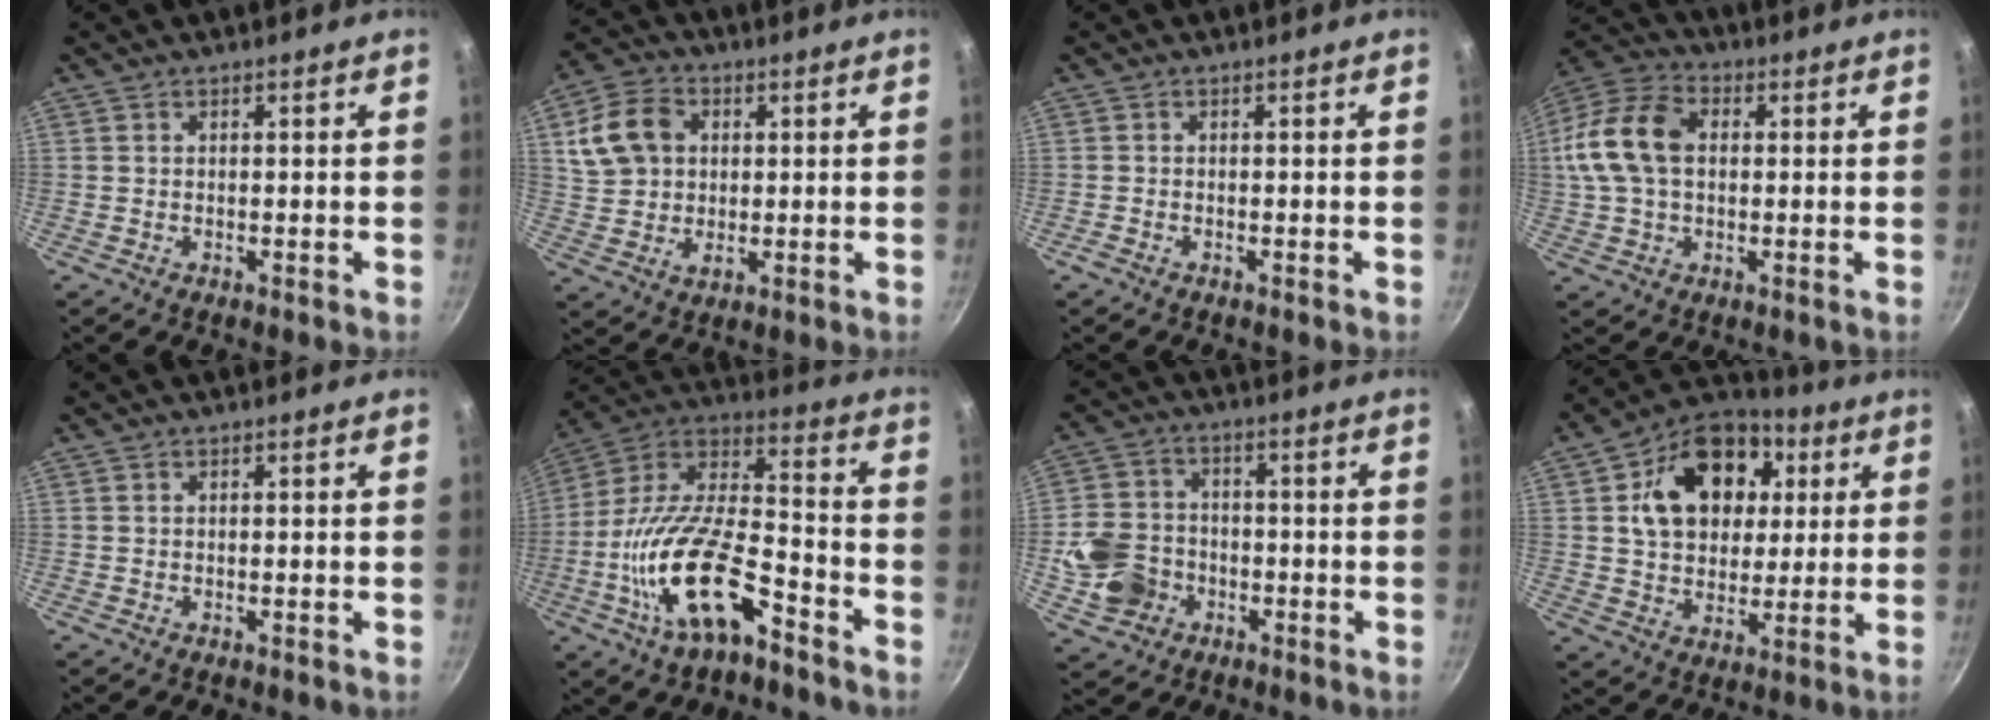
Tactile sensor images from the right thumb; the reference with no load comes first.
{"total": 11.5, "force": [3.0, 8.9, 6.6], "torque": [-0.112, 0.004, 0.050]}
{"total": 0.7, "force": [-0.6, 0.2, 0.3], "torque": [-0.016, 0.004, -0.015]}
{"total": 14.4, "force": [1.5, 9.8, 10.5], "torque": [-0.194, 0.028, 0.014]}
{"total": 0.0}
{"total": 21.0, "force": [-9.5, 8.9, 16.5], "torque": [-0.290, 0.056, -0.188]}
{"total": 10.6, "force": [-2.8, 8.9, 5.1], "torque": [-0.083, 0.024, -0.054]}
{"total": 19.5, "force": [5.1, 14.4, 12.2], "torque": [-0.174, 0.012, 0.076]}